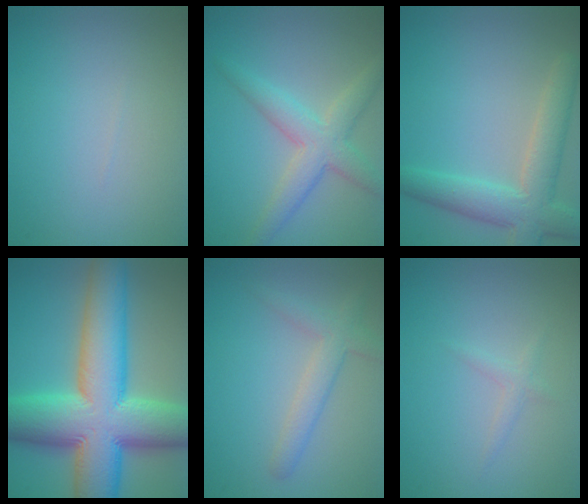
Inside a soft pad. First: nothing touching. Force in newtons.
{"total": 4.3, "press": 4.3, "slide": 0.1}
{"total": 5.5, "press": 5.5, "slide": 0.3}
{"total": 15.8, "press": 15.8, "slide": 0.3}
{"total": 2.7, "press": 2.7, "slide": 0.1}
{"total": 1.0, "press": 1.0, "slide": 0.1}